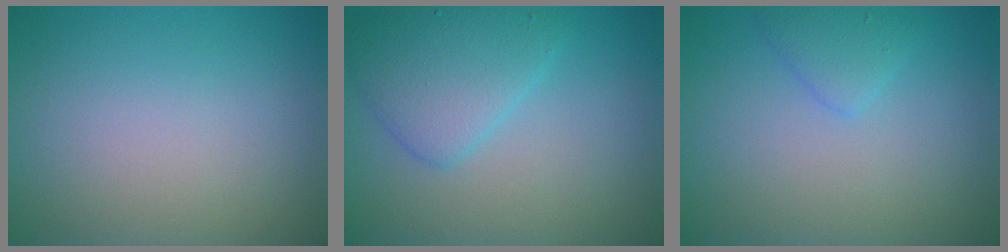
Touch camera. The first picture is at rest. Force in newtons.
{"total": 3.0, "press": 3.0, "slide": 0.1}
{"total": 1.7, "press": 1.7, "slide": 0.1}